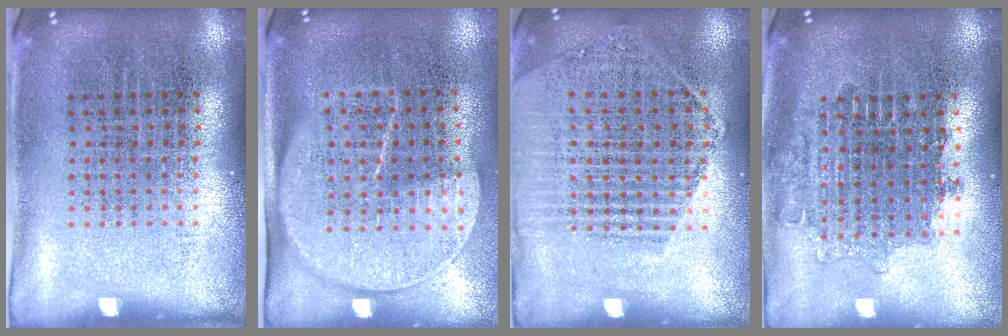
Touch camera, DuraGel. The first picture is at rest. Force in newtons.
{"total": 1.8, "press": 1.5, "slide": 1.0}
{"total": 1.6, "press": 1.5, "slide": 0.4}
{"total": 1.7, "press": 1.4, "slide": 1.0}